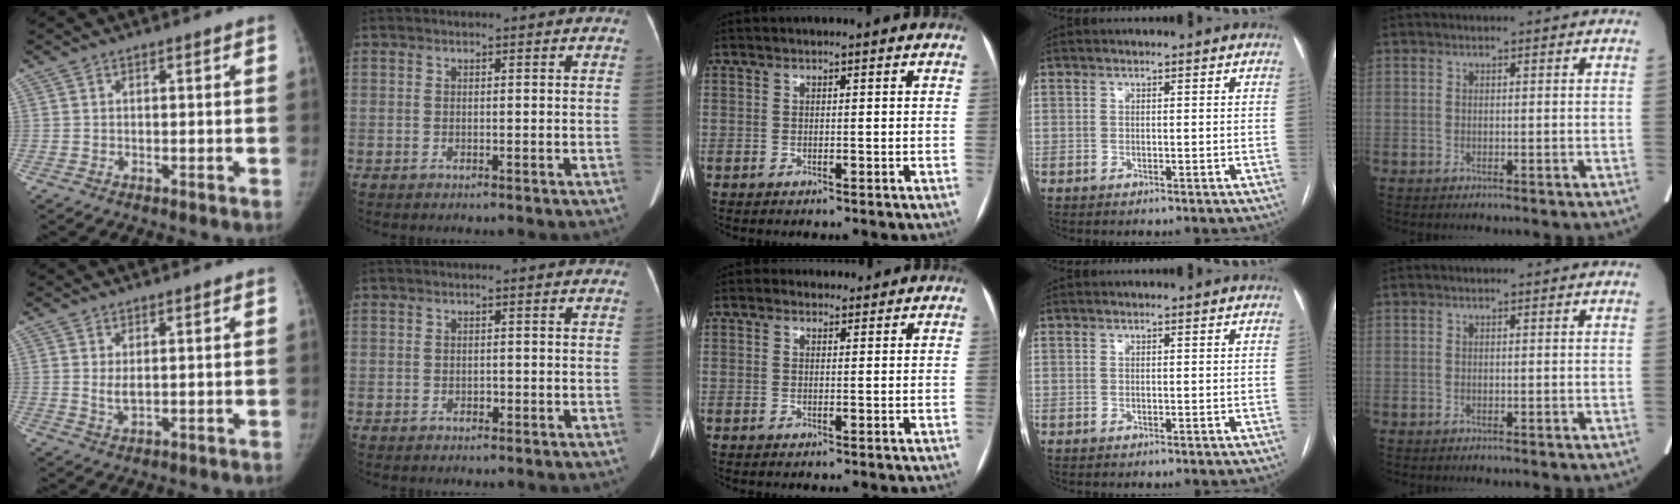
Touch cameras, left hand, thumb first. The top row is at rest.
{"thumb": {"total": 2.4, "force": [0.8, 1.1, 2.0], "torque": [-0.035, -0.012, 0.020]}, "index": {"total": 0.6, "force": [-0.3, 0.4, 0.2], "torque": [-0.002, 0.003, -0.008]}, "middle": {"total": 1.9, "force": [1.5, 1.1, 0.0], "torque": [0.000, 0.011, 0.019]}}